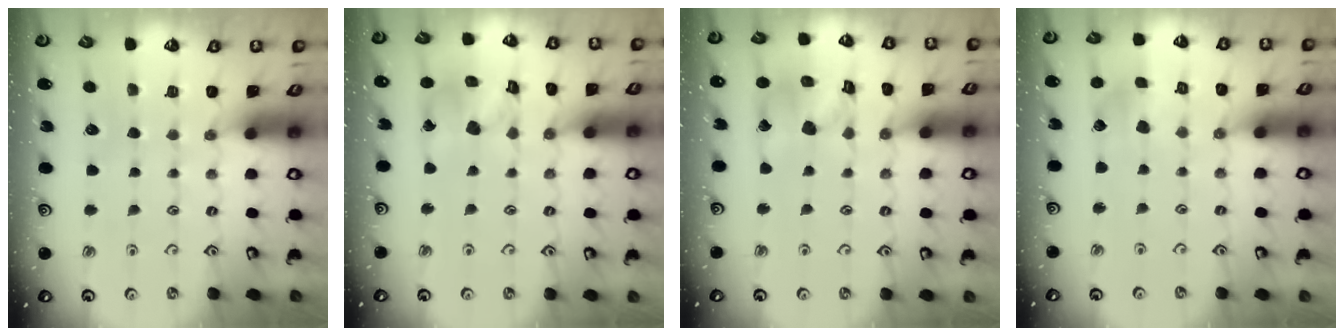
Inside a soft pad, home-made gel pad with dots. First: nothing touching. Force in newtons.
{"total": 13.1, "press": 13.0, "slide": 1.5}
{"total": 13.3, "press": 13.2, "slide": 1.7}
{"total": 3.3, "press": 3.2, "slide": 0.4}